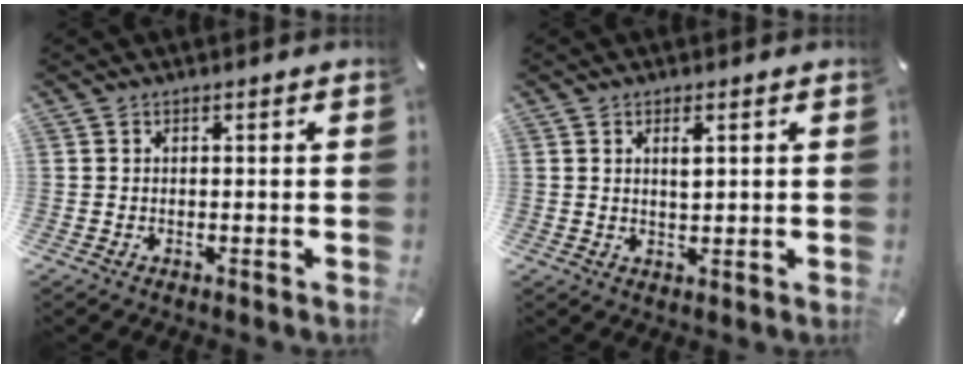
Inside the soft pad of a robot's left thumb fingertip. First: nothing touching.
{"total": 2.6, "force": [0.9, 1.1, 2.2], "torque": [-0.040, 0.000, 0.013]}